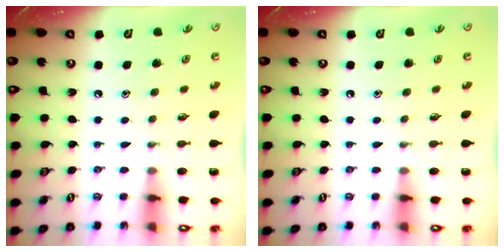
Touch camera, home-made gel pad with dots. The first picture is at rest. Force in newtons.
{"total": 0.0}